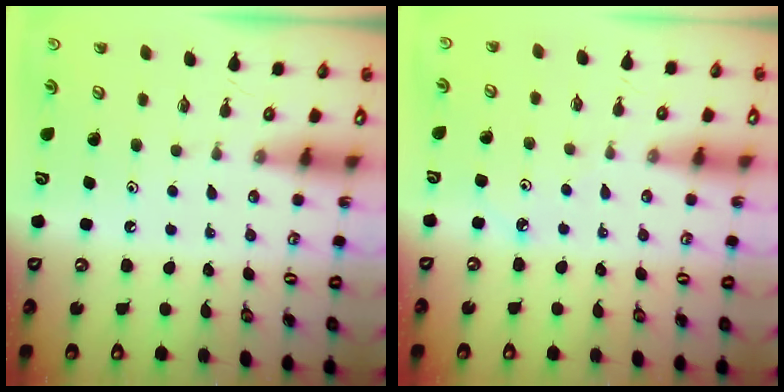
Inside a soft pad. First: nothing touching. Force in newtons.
{"total": 2.3, "press": 2.3, "slide": 0.2}